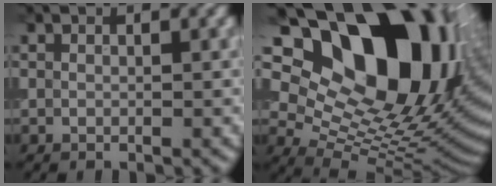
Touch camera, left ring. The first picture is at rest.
{"total": 20.4, "force": [8.2, 12.4, 13.9], "torque": [-0.203, 0.031, 0.153]}